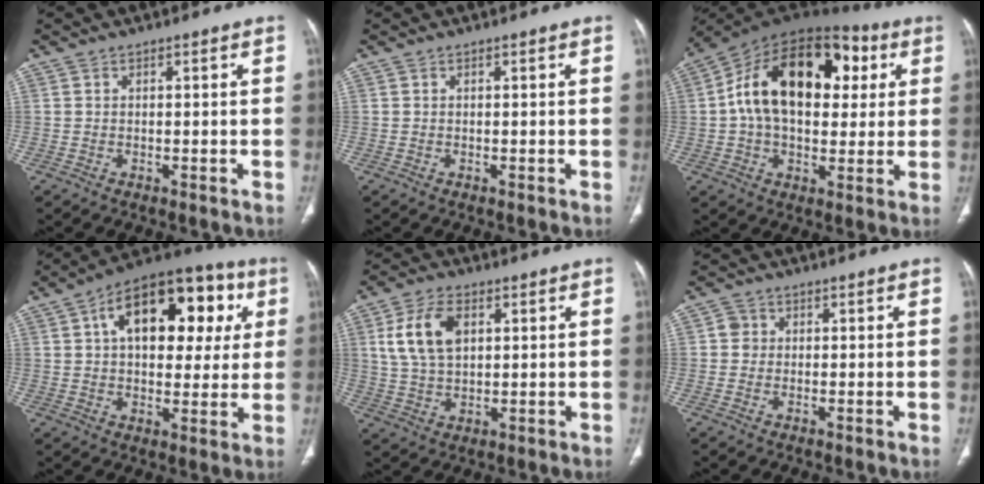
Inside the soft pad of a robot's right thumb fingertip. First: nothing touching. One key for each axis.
{"total": 0.0}
{"total": 23.6, "fx": 4.6, "fy": 14.7, "fz": 17.9, "tx": -0.275, "ty": 0.028, "tz": 0.064}
{"total": 22.1, "fx": 6.6, "fy": 12.5, "fz": 17.0, "tx": -0.204, "ty": 0.025, "tz": 0.090}
{"total": 10.0, "fx": 3.0, "fy": 6.0, "fz": 7.4, "tx": -0.140, "ty": 0.000, "tz": 0.060}
{"total": 2.2, "fx": 0.2, "fy": 2.1, "fz": 0.6, "tx": 0.002, "ty": 0.004, "tz": 0.002}